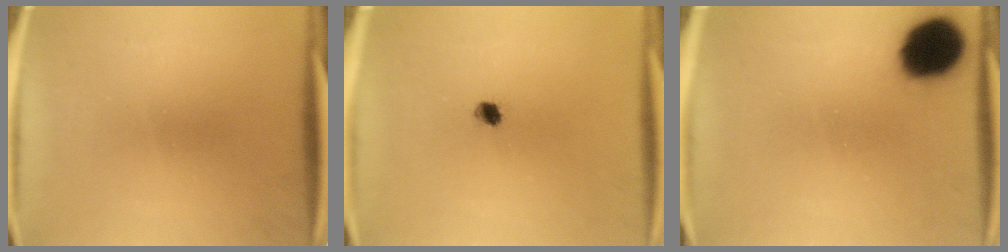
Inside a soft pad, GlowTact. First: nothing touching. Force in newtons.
{"total": 2.1}
{"total": 15.2}